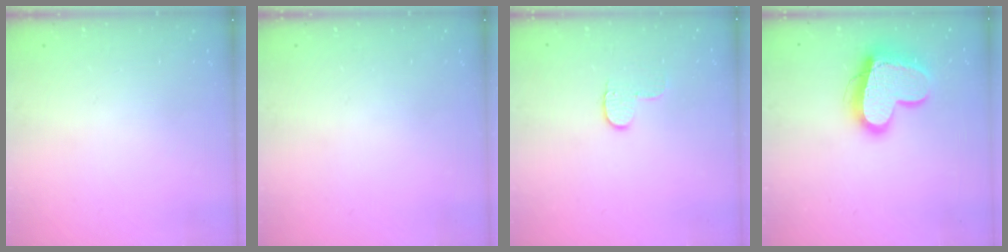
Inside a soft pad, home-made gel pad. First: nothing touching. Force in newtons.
{"total": 0.0}
{"total": 5.2, "press": 5.1, "slide": 0.6}
{"total": 16.5, "press": 16.4, "slide": 1.5}